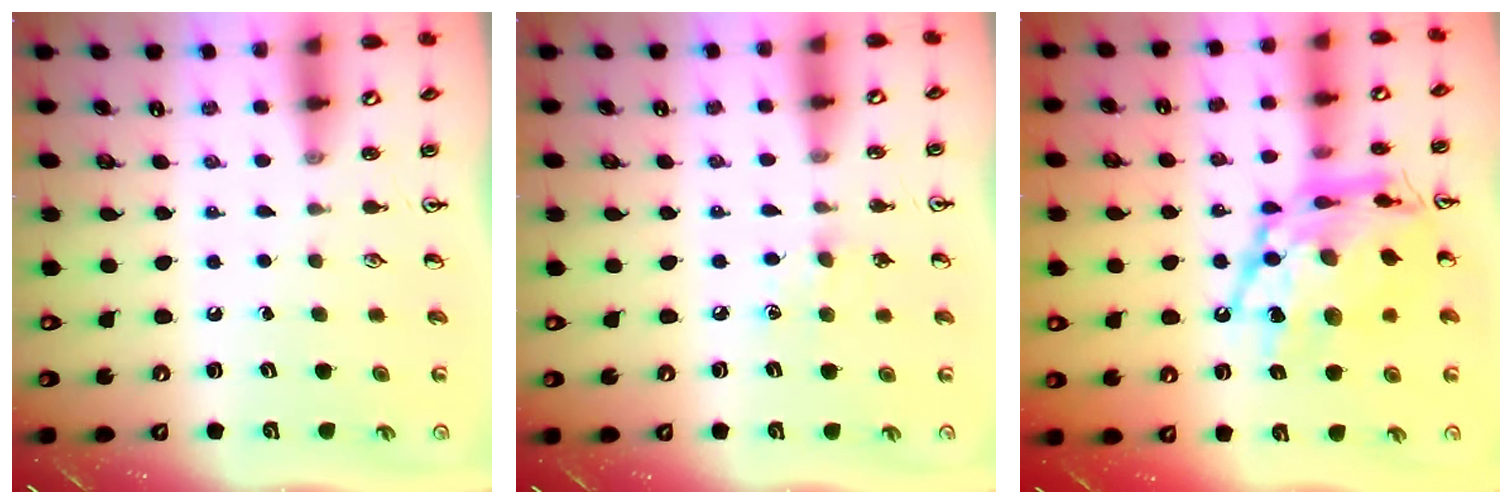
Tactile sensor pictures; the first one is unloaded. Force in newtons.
{"total": 6.9, "press": 6.8, "slide": 0.6}
{"total": 20.4, "press": 20.3, "slide": 2.0}